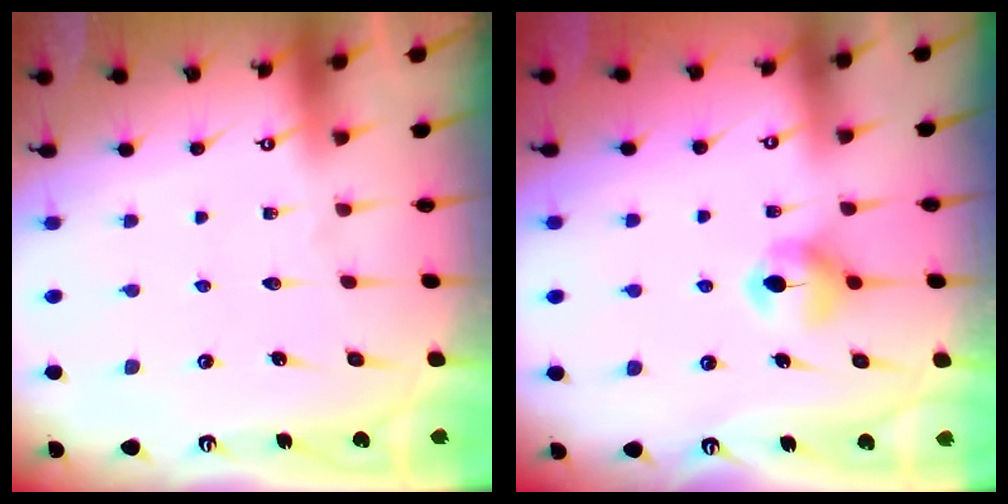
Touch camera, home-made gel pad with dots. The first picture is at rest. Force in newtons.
{"total": 6.0, "press": 5.9, "slide": 0.6}